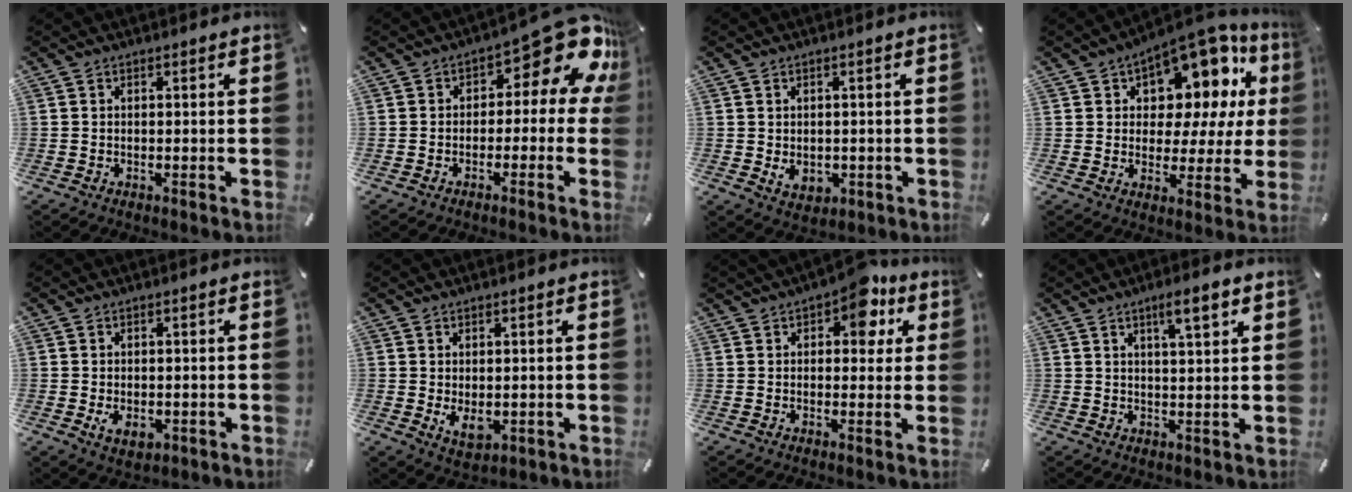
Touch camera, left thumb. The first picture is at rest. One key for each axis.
{"total": 13.5, "fx": 6.0, "fy": 6.3, "fz": 10.4, "tx": -0.128, "ty": -0.047, "tz": 0.097}
{"total": 3.6, "fx": -0.3, "fy": 3.0, "fz": 2.1, "tx": -0.027, "ty": -0.005, "tz": -0.006}
{"total": 12.8, "fx": 8.7, "fy": 7.0, "fz": 6.3, "tx": -0.093, "ty": -0.081, "tz": 0.150}
{"total": 3.5, "fx": -0.7, "fy": 2.3, "fz": 2.5, "tx": -0.043, "ty": -0.001, "tz": -0.014}
{"total": 4.3, "fx": -0.2, "fy": 2.6, "fz": 3.4, "tx": -0.066, "ty": -0.010, "tz": -0.009}
{"total": 9.1, "fx": 4.9, "fy": 5.0, "fz": 5.9, "tx": -0.063, "ty": -0.021, "tz": 0.077}
{"total": 5.9, "fx": 3.5, "fy": 1.0, "fz": 4.7, "tx": -0.073, "ty": -0.015, "tz": 0.054}